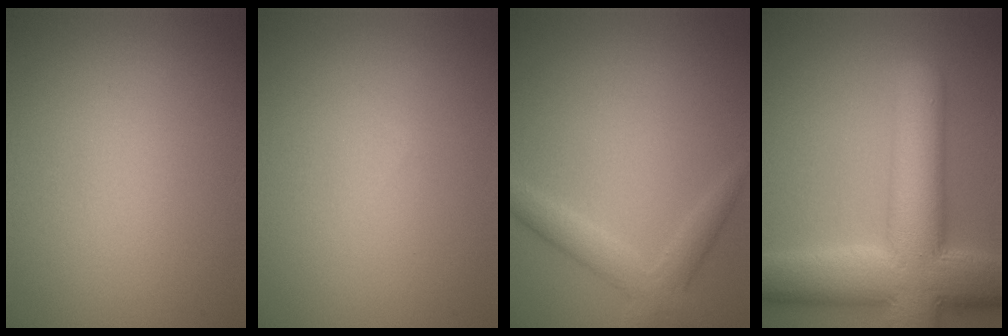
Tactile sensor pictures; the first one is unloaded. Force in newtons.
{"total": 0.0}
{"total": 3.0, "press": 3.0, "slide": 0.3}
{"total": 12.3, "press": 12.3, "slide": 0.5}